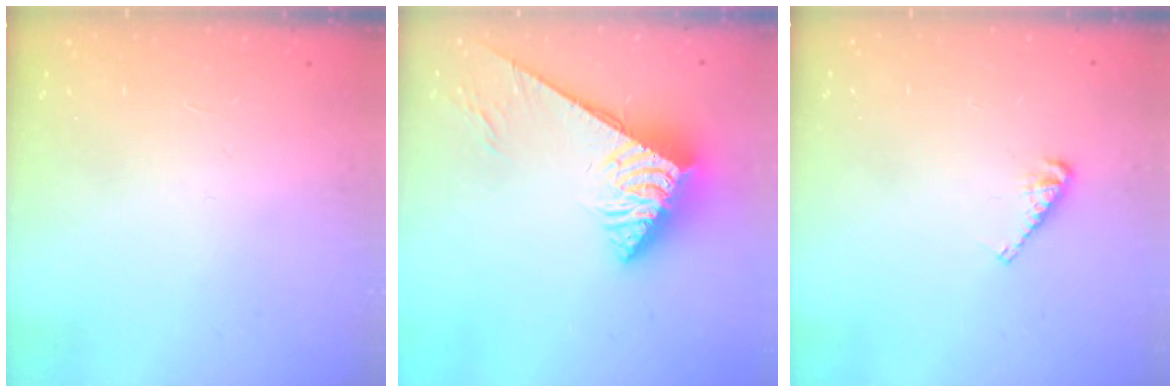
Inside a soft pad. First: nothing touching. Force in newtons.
{"total": 7.9, "press": 7.8, "slide": 0.9}
{"total": 4.9, "press": 4.8, "slide": 0.7}